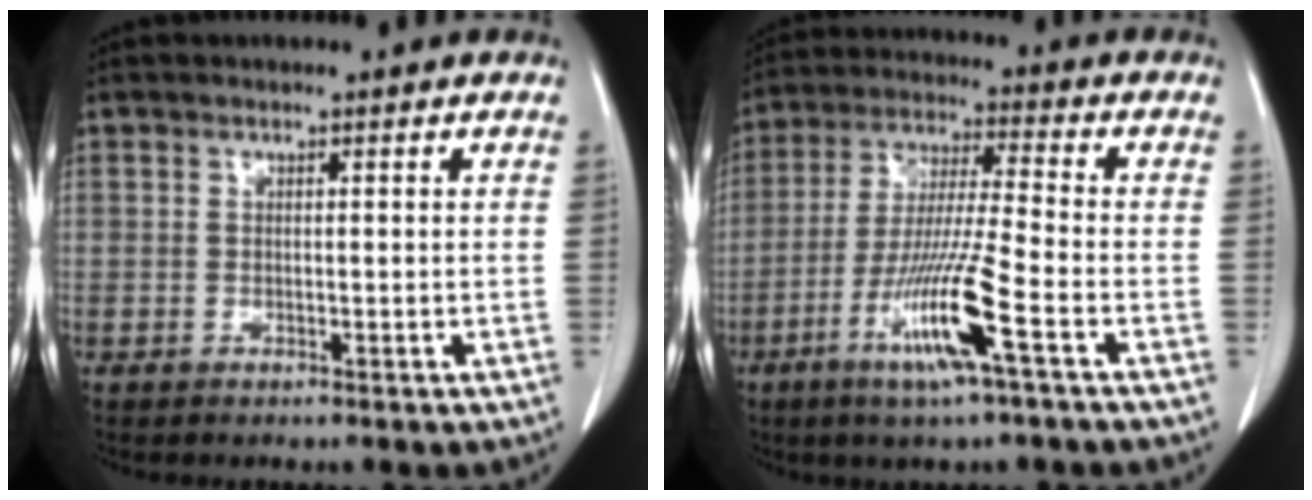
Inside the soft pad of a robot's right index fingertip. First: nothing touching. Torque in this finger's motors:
{"motor_torque": [1.61, -0.53, 0.85, 0.21]}